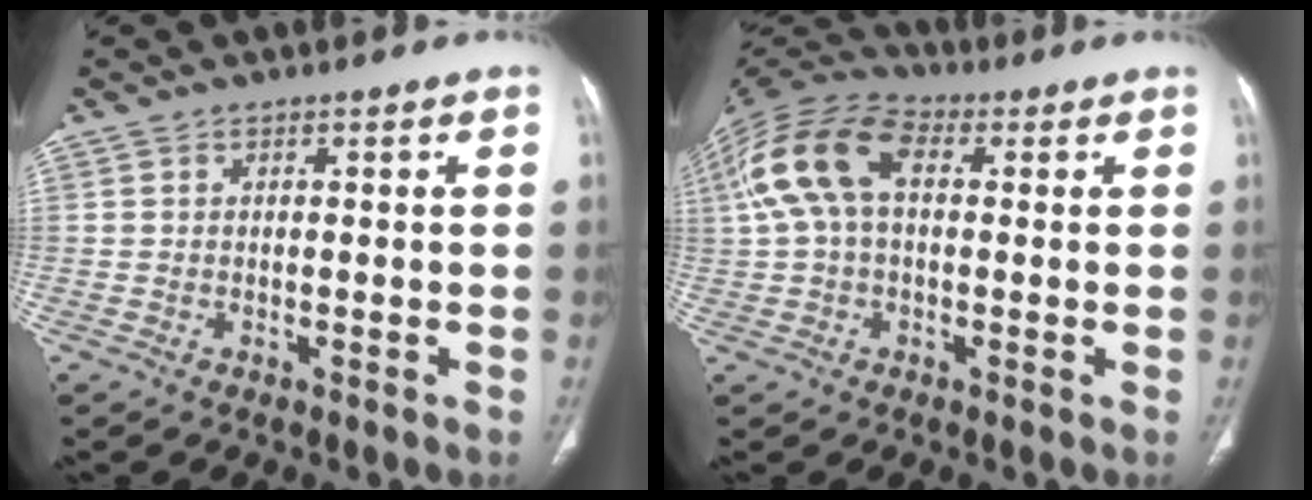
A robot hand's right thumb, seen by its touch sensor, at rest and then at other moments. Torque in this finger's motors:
{"motor_torque": [-0.50, 1.05, 1.38, -0.01, 0.19]}